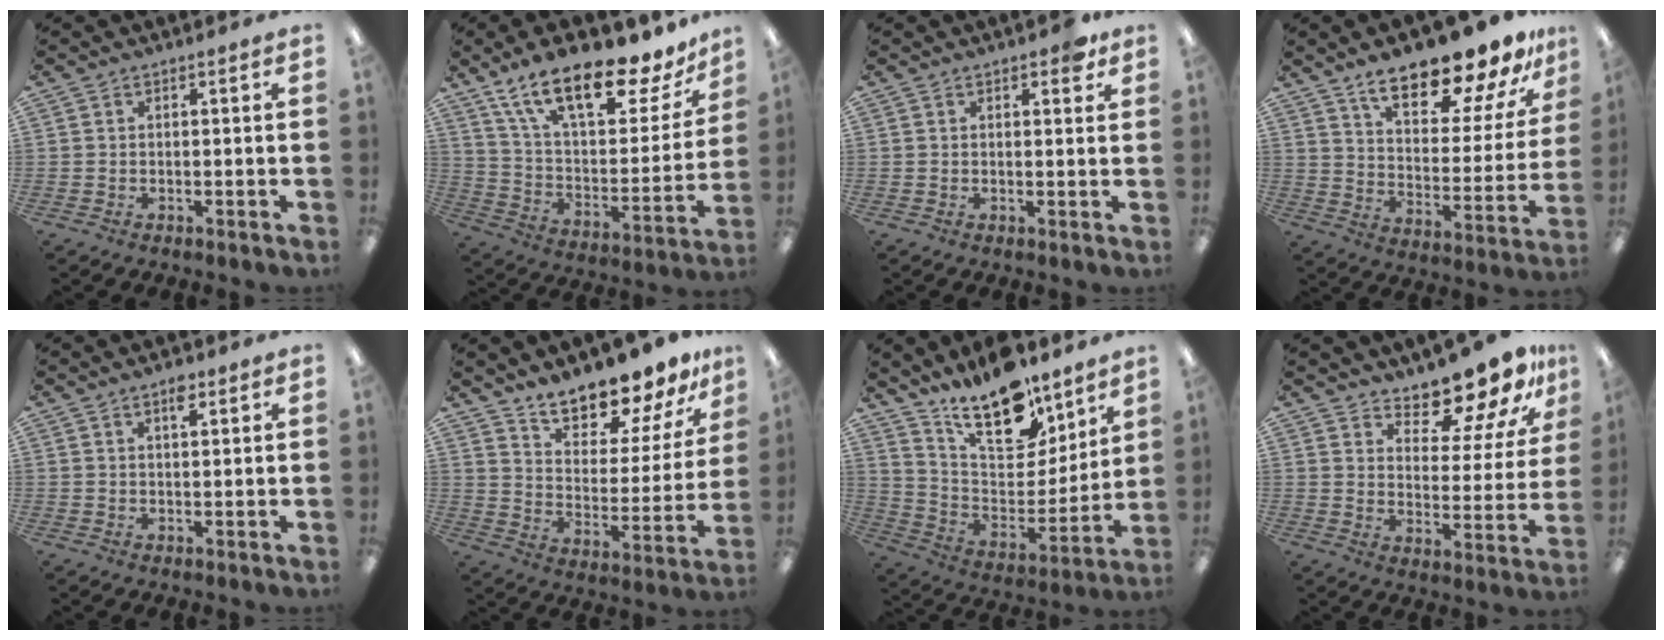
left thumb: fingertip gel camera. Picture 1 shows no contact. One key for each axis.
{"total": 22.8, "fx": 16.2, "fy": 7.9, "fz": 14.0, "tx": -0.235, "ty": -0.098, "tz": 0.276}
{"total": 2.4, "fx": 1.6, "fy": 1.1, "fz": 1.5, "tx": -0.010, "ty": -0.006, "tz": 0.022}
{"total": 21.0, "fx": 17.1, "fy": 6.0, "fz": 10.6, "tx": -0.164, "ty": -0.116, "tz": 0.287}
{"total": 3.2, "fx": 2.2, "fy": 1.2, "fz": 2.1, "tx": -0.030, "ty": -0.004, "tz": 0.034}
{"total": 14.9, "fx": 13.8, "fy": 3.6, "fz": 4.4, "tx": -0.080, "ty": -0.116, "tz": 0.244}
{"total": 19.6, "fx": 14.8, "fy": 8.7, "fz": 9.5, "tx": -0.163, "ty": -0.104, "tz": 0.266}
{"total": 14.0, "fx": 12.6, "fy": 3.7, "fz": 4.7, "tx": -0.073, "ty": -0.110, "tz": 0.218}